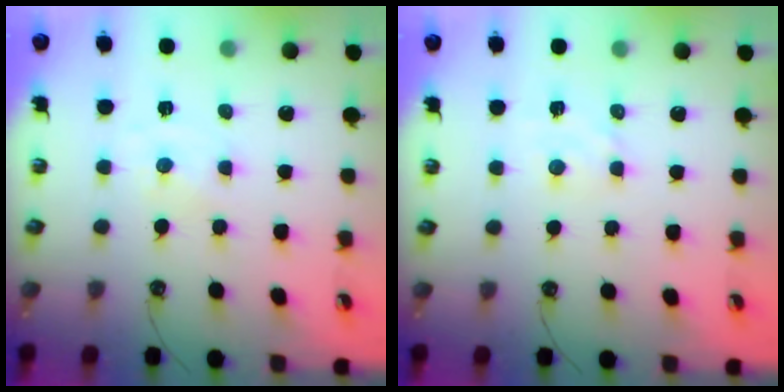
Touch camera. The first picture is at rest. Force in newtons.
{"total": 2.2, "press": 2.2, "slide": 0.3}